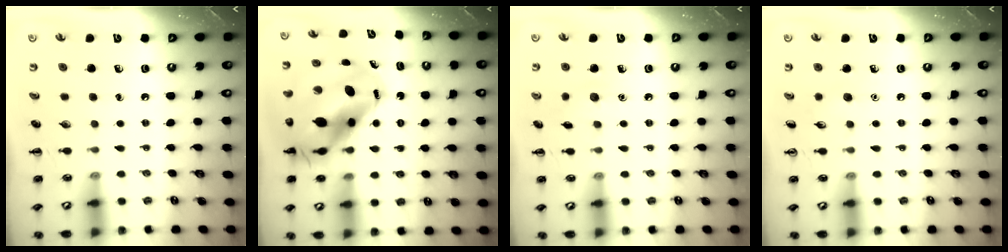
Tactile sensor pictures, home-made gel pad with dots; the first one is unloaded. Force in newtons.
{"total": 15.8, "press": 15.2, "slide": 4.2}
{"total": 5.6, "press": 5.4, "slide": 1.5}
{"total": 4.0, "press": 3.8, "slide": 1.2}